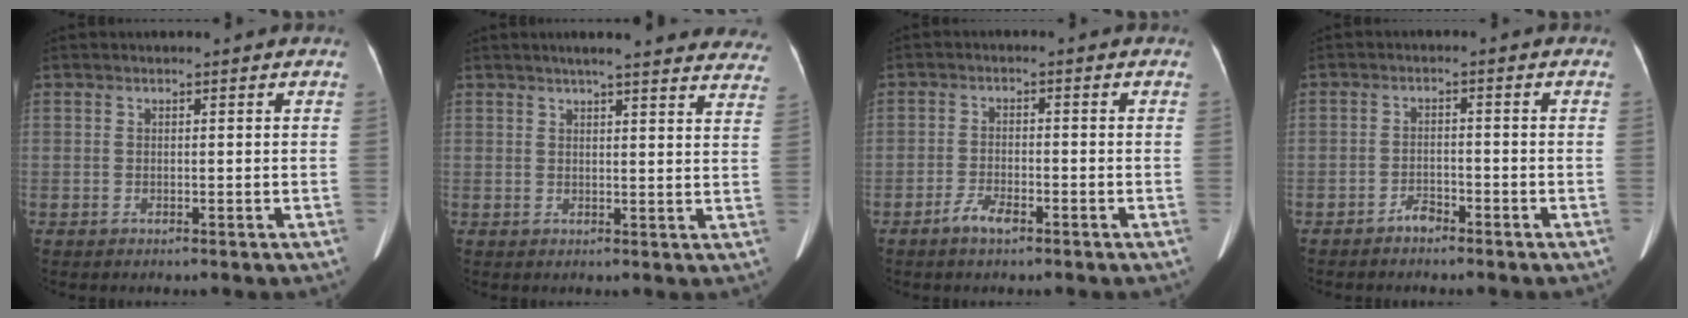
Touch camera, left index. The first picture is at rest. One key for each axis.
{"total": 21.3, "fx": 19.4, "fy": 2.5, "fz": 8.5, "tx": -0.095, "ty": -0.026, "tz": 0.209}
{"total": 3.2, "fx": -2.3, "fy": 0.9, "fz": 2.1, "tx": -0.045, "ty": 0.000, "tz": -0.043}
{"total": 2.1, "fx": -1.8, "fy": 0.8, "fz": 0.7, "tx": -0.012, "ty": 0.001, "tz": -0.030}